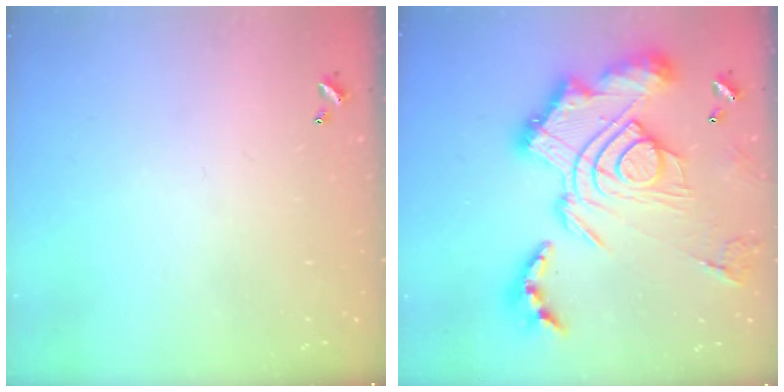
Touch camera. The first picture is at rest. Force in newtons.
{"total": 4.2, "press": 3.4, "slide": 2.5}